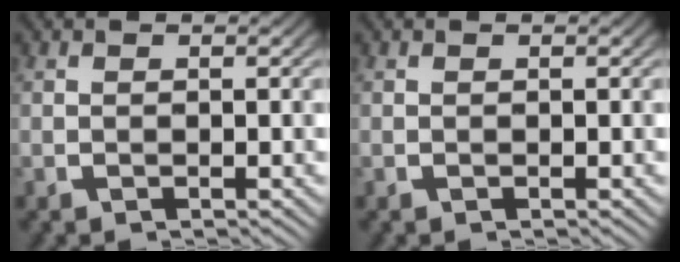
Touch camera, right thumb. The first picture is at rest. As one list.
[{"total": 0.0}]